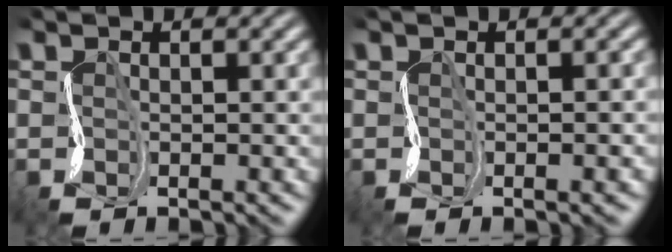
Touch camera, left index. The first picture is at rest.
{"total": 3.2, "force": [-0.4, 1.3, 2.9], "torque": [-0.013, 0.005, -0.001]}